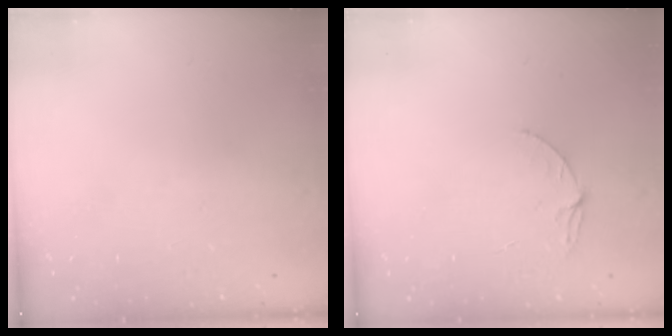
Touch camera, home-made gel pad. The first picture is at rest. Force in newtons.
{"total": 5.3, "press": 5.3, "slide": 0.5}